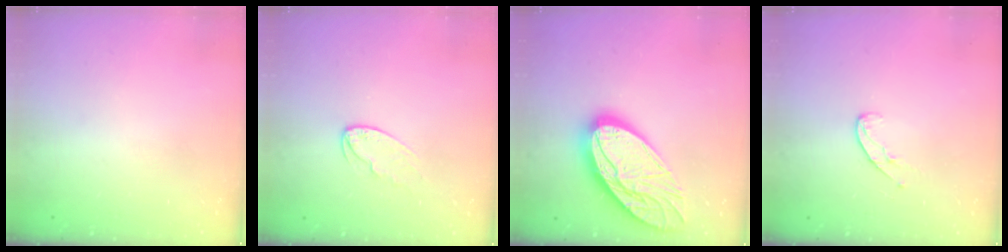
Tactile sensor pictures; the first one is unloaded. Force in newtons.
{"total": 6.0, "press": 6.0, "slide": 0.5}
{"total": 22.4, "press": 22.3, "slide": 2.1}
{"total": 6.4, "press": 6.4, "slide": 0.6}